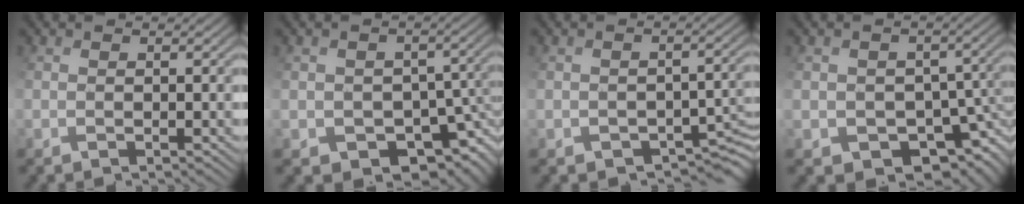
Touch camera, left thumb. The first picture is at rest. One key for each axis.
{"total": 7.4, "fx": -3.0, "fy": 5.8, "fz": 3.6, "tx": -0.054, "ty": -0.019, "tz": -0.036}
{"total": 5.3, "fx": -3.2, "fy": 3.5, "fz": 2.4, "tx": -0.025, "ty": -0.021, "tz": -0.040}
{"total": 7.3, "fx": -2.6, "fy": 5.7, "fz": 3.7, "tx": -0.051, "ty": -0.020, "tz": -0.033}